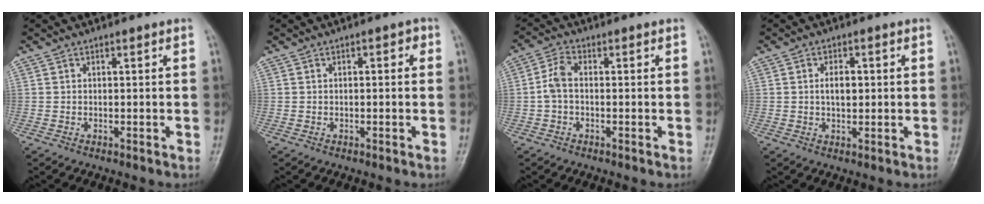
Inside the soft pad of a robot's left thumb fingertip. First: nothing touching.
{"total": 1.7, "force": [0.3, 0.9, 1.5], "torque": [-0.012, 0.004, -0.001]}
{"total": 3.6, "force": [-0.5, 2.1, 2.9], "torque": [-0.065, 0.010, -0.019]}
{"total": 3.3, "force": [0.3, 1.9, 2.7], "torque": [-0.041, 0.001, 0.002]}